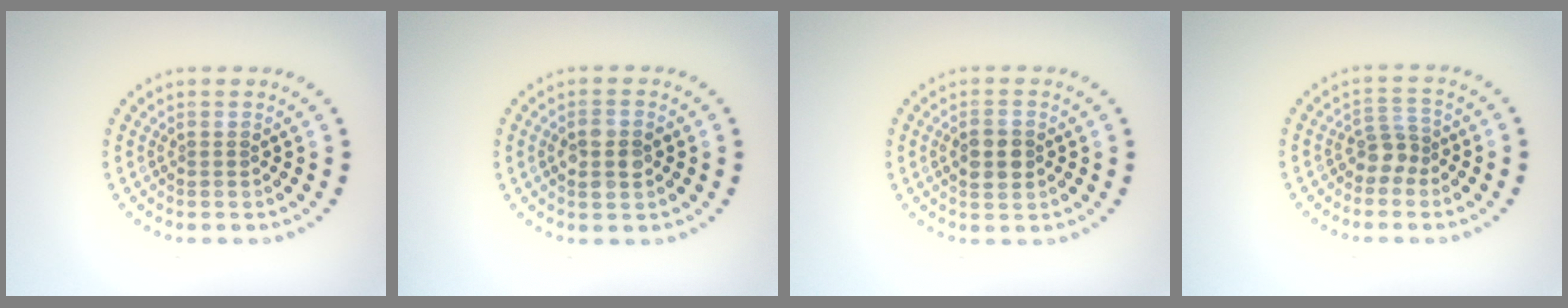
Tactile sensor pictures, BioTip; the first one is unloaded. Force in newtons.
{"total": 2.5, "press": 2.5, "slide": 0.2}
{"total": 2.7, "press": 2.7, "slide": 0.1}
{"total": 2.1, "press": 1.6, "slide": 1.3}